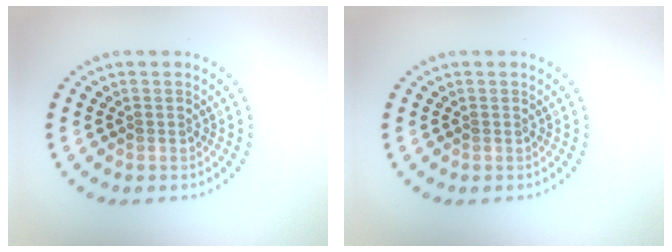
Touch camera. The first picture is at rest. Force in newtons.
{"total": 0.0}